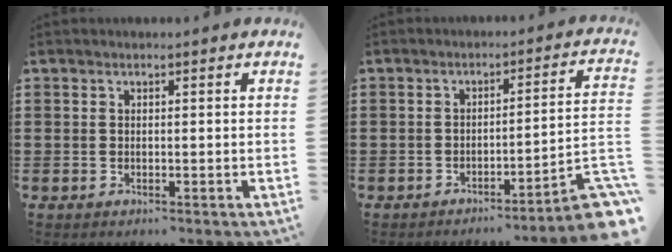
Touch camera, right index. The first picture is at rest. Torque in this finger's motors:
{"motor_torque": [0.80, -0.36, 0.91, 0.14]}